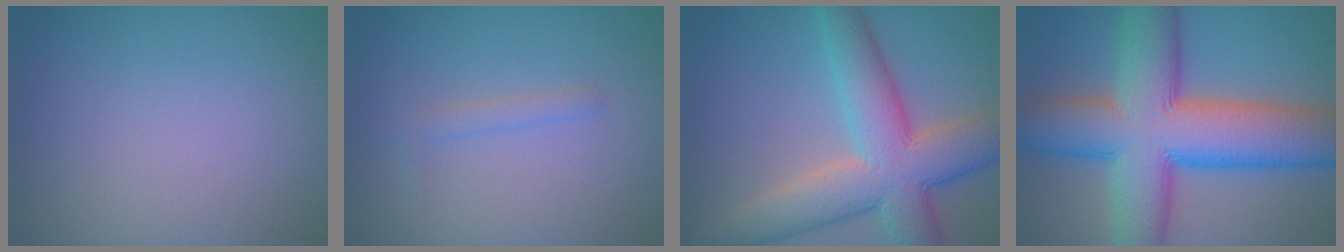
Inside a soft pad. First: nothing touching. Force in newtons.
{"total": 1.2, "press": 1.2, "slide": 0.0}
{"total": 9.9, "press": 9.9, "slide": 0.6}
{"total": 14.5, "press": 14.5, "slide": 0.4}